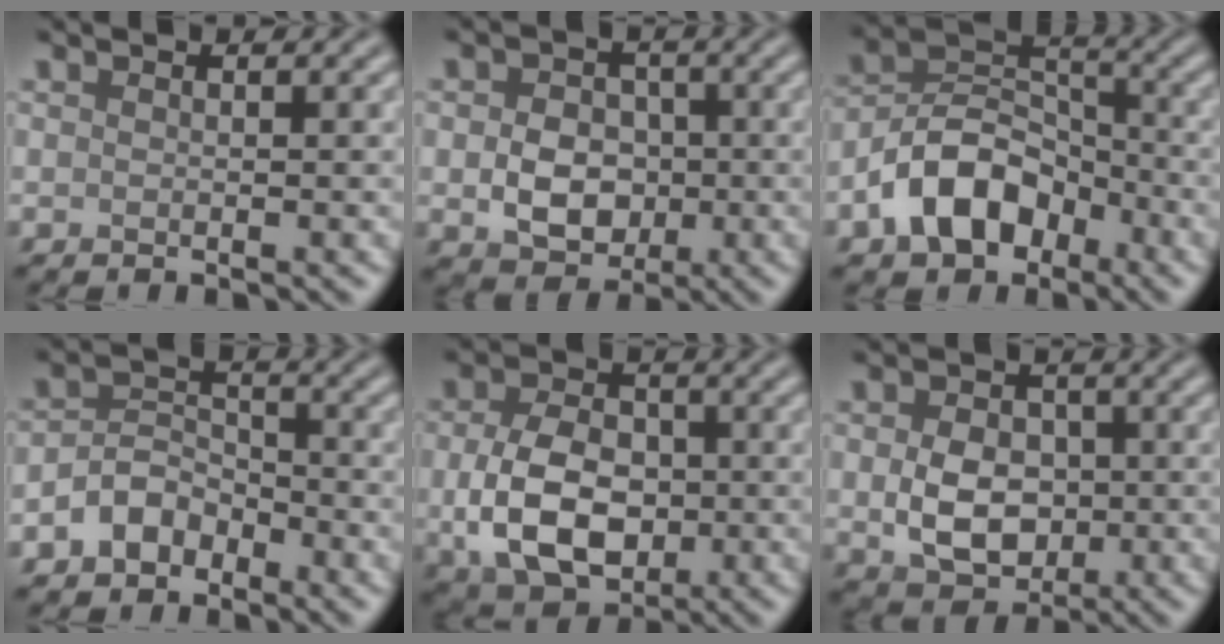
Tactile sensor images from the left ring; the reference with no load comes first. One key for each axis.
{"total": 4.9, "fx": -0.7, "fy": 3.8, "fz": 2.9, "tx": -0.050, "ty": -0.004, "tz": -0.012}
{"total": 7.5, "fx": -3.9, "fy": 4.9, "fz": 4.2, "tx": -0.071, "ty": 0.006, "tz": -0.086}
{"total": 3.4, "fx": -2.0, "fy": 2.3, "fz": 1.4, "tx": -0.019, "ty": 0.010, "tz": -0.045}
{"total": 8.1, "fx": -1.0, "fy": 5.6, "fz": 5.7, "tx": -0.121, "ty": -0.011, "tz": -0.017}
{"total": 5.6, "fx": -0.4, "fy": 4.2, "fz": 3.7, "tx": -0.072, "ty": -0.007, "tz": -0.007}